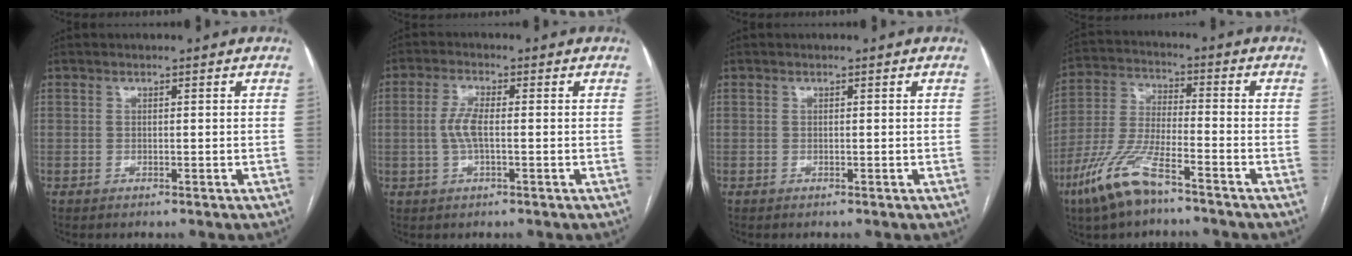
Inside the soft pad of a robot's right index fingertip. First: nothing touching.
{"total": 4.1, "force": [-0.3, 1.1, 4.0], "torque": [-0.091, 0.004, -0.007]}
{"total": 0.0}
{"total": 11.5, "force": [-7.5, 2.7, 8.4], "torque": [-0.187, -0.015, -0.146]}